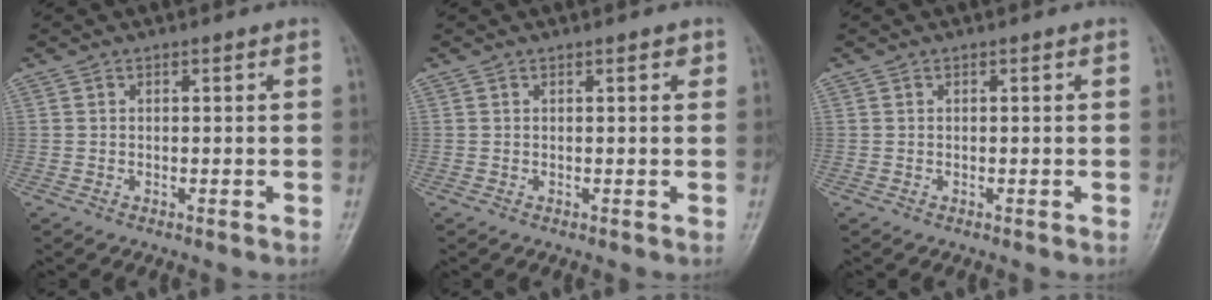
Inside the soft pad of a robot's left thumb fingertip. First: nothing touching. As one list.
[{"total": 1.2, "force": [0.6, 0.5, 0.8], "torque": [-0.008, 0.000, 0.005]}, {"total": 0.0}]